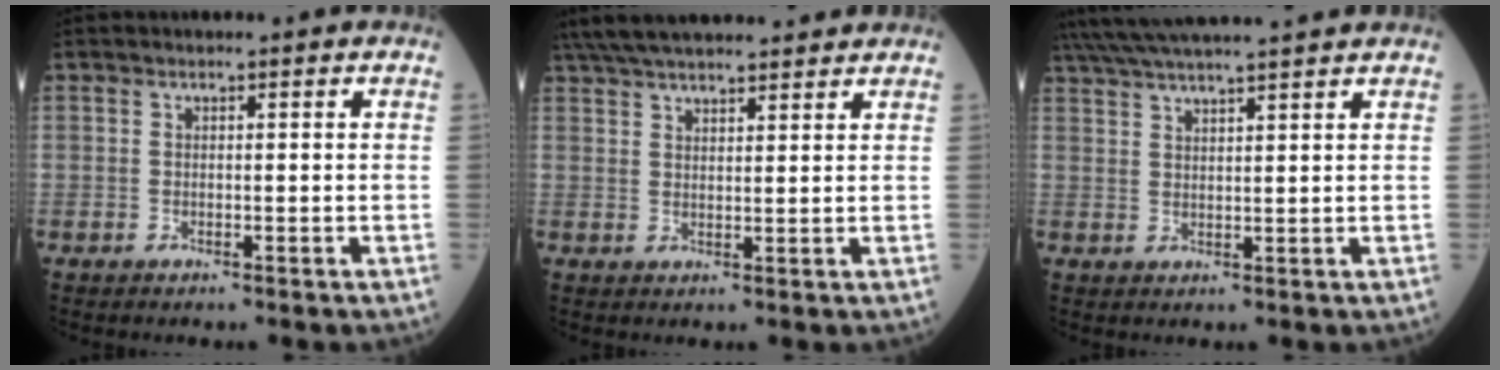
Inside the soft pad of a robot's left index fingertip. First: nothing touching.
{"total": 15.6, "force": [13.8, 2.7, 6.7], "torque": [-0.121, 0.046, 0.216]}
{"total": 13.4, "force": [12.1, -0.7, 5.9], "torque": [-0.112, 0.028, 0.179]}